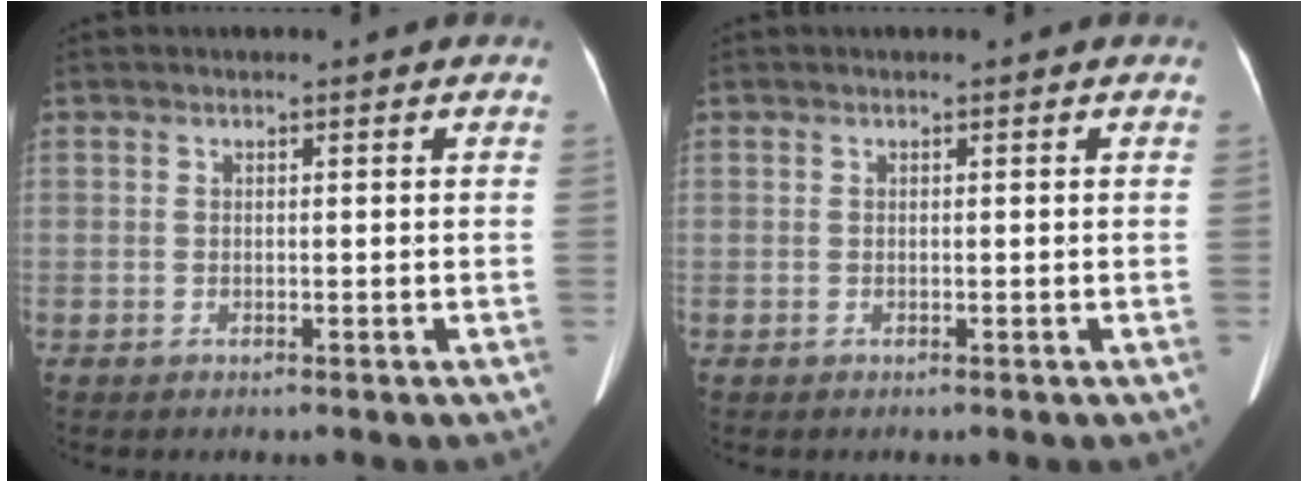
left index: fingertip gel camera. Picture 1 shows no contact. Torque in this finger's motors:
{"motor_torque": [0.05, 0.01, 0.01, 0.01]}